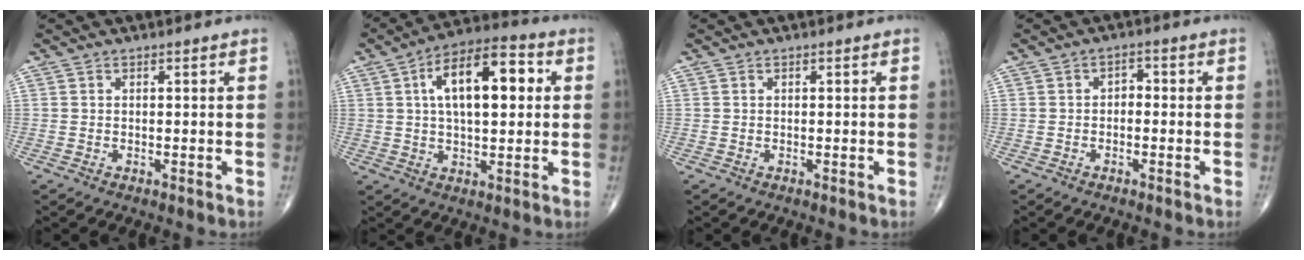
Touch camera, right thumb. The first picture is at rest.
{"total": 15.2, "force": [3.3, 7.1, 13.1], "torque": [-0.195, 0.019, 0.046]}
{"total": 0.0}
{"total": 2.0, "force": [-0.4, 1.4, 1.4], "torque": [-0.010, 0.013, -0.015]}